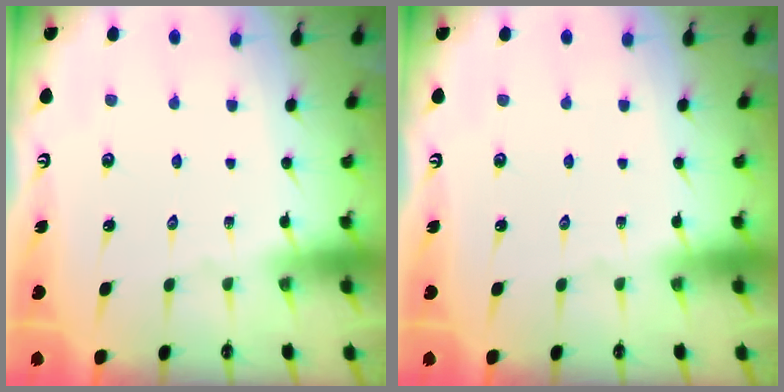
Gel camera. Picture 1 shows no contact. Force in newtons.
{"total": 0.0}